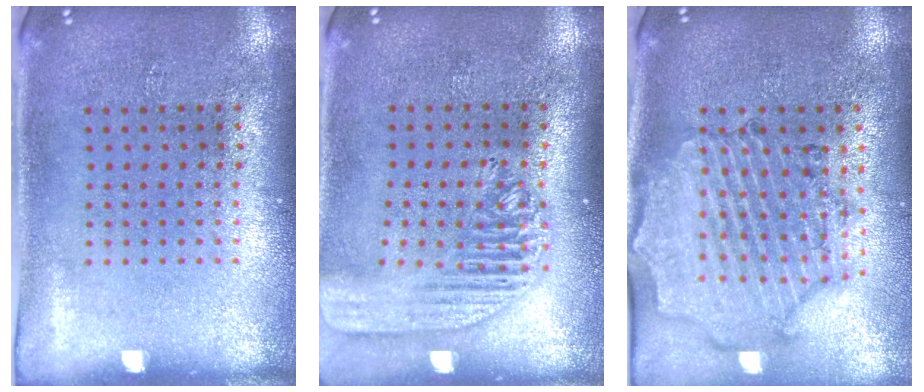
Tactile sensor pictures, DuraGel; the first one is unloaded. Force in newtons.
{"total": 1.9, "press": 1.7, "slide": 0.9}
{"total": 1.6, "press": 1.6, "slide": 0.4}